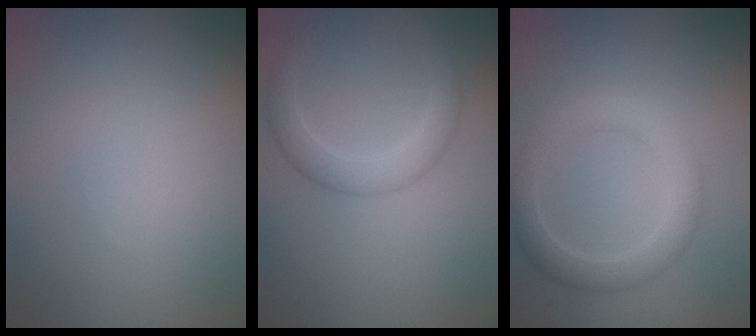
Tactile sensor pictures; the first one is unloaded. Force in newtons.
{"total": 2.9, "press": 2.9, "slide": 0.1}
{"total": 3.5, "press": 3.5, "slide": 0.2}